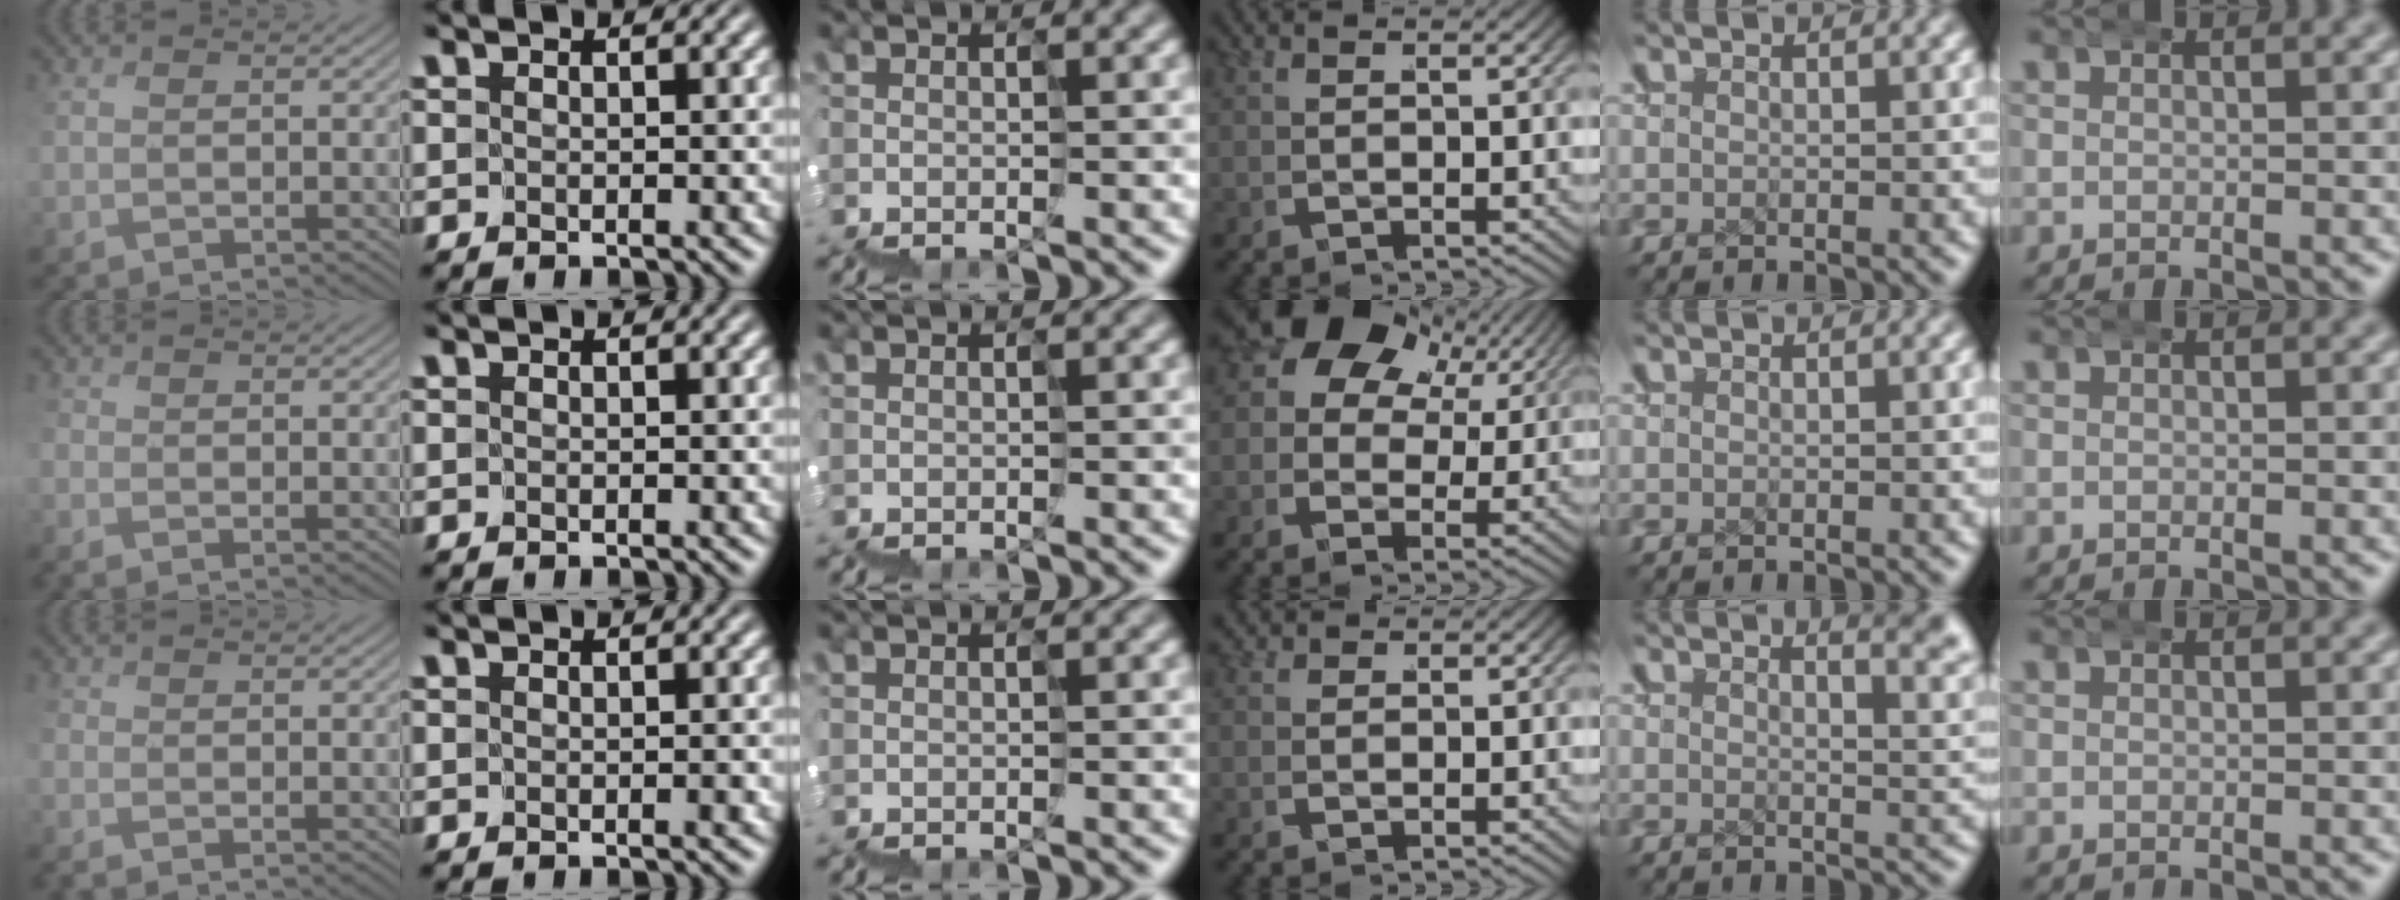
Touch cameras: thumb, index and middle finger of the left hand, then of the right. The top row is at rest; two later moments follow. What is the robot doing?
{"motion": "wrap", "object": "ethernet cable"}